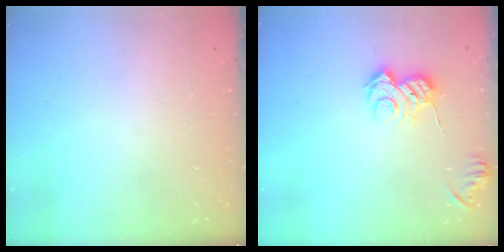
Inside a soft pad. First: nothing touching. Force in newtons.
{"total": 8.2, "press": 8.2, "slide": 0.9}